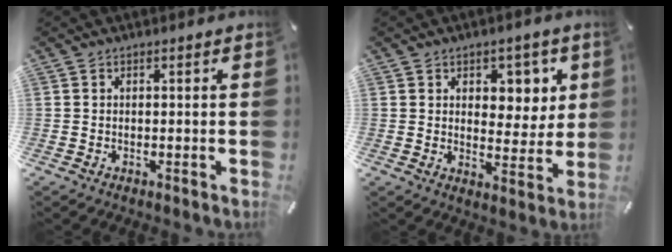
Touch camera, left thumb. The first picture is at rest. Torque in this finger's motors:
{"motor_torque": [0.37, -0.03, 0.27, -0.07, 0.15]}